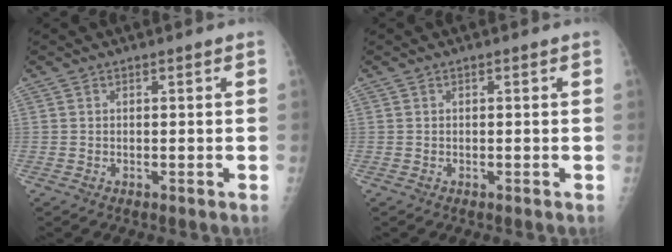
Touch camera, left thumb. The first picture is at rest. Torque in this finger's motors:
{"motor_torque": [0.00, 0.00, -0.04, -0.04, 0.00]}